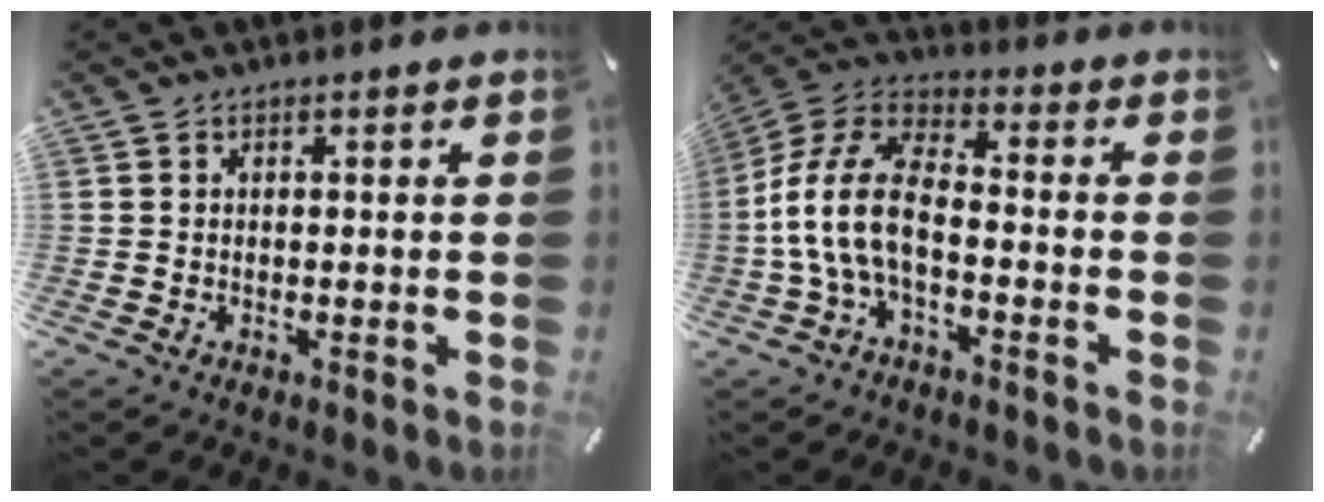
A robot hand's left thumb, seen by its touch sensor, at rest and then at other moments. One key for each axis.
{"total": 12.0, "fx": -3.8, "fy": 6.4, "fz": 9.5, "tx": -0.205, "ty": 0.011, "tz": -0.071}